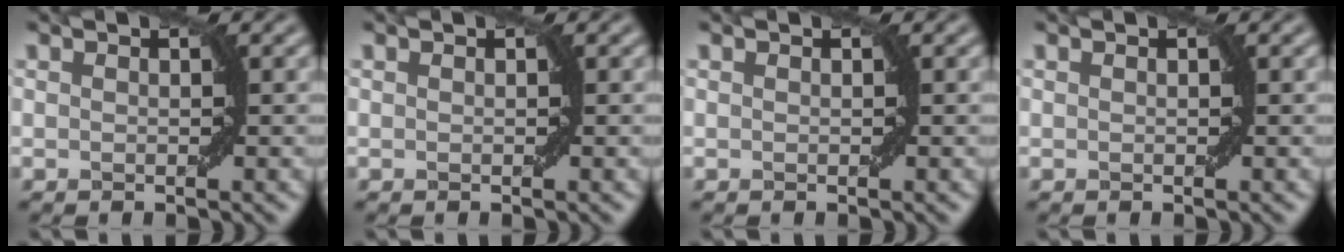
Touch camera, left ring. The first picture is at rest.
{"total": 0.0}
{"total": 0.0}
{"total": 0.0}